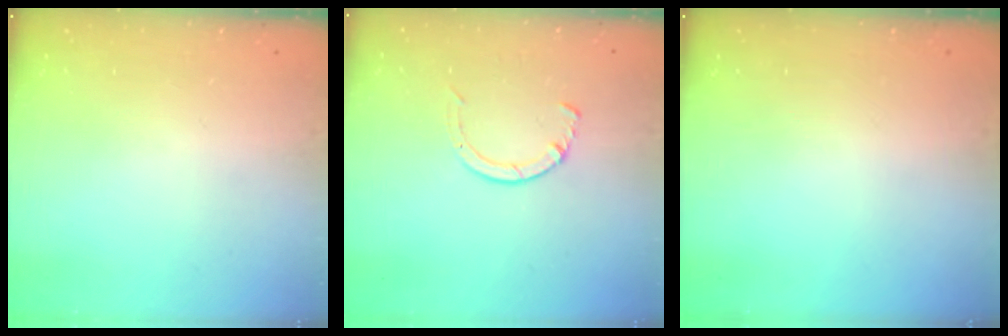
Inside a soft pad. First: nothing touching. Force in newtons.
{"total": 3.3, "press": 3.3, "slide": 0.4}
{"total": 0.0}